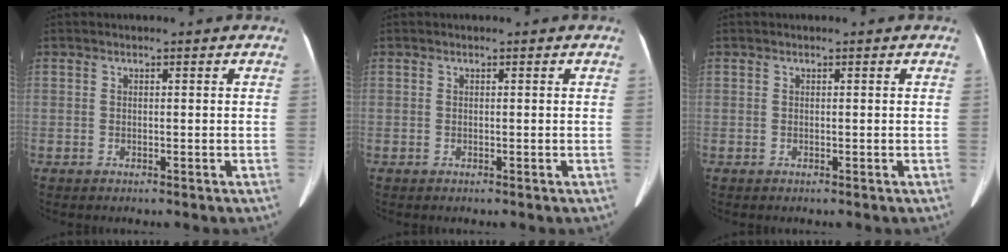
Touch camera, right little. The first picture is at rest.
{"total": 0.0}
{"total": 0.0}